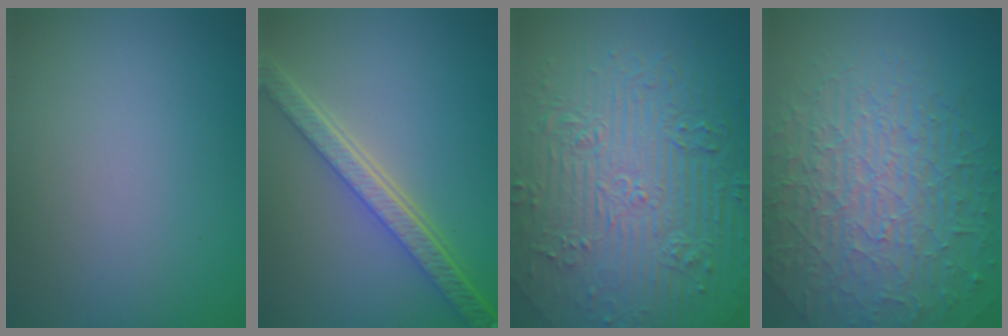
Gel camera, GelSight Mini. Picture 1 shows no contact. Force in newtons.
{"total": 6.0, "press": 4.6, "slide": 3.8}
{"total": 11.2, "press": 7.4, "slide": 8.4}
{"total": 9.8, "press": 6.4, "slide": 7.4}